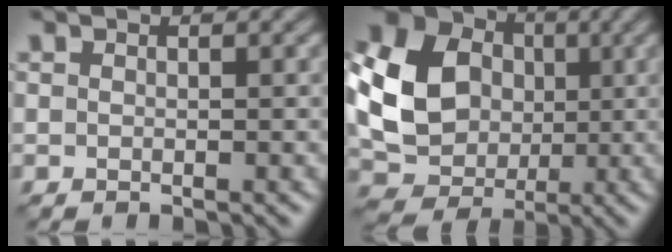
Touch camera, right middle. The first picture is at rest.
{"total": 14.5, "force": [0.3, 12.3, 7.6], "torque": [-0.171, -0.005, -0.010]}